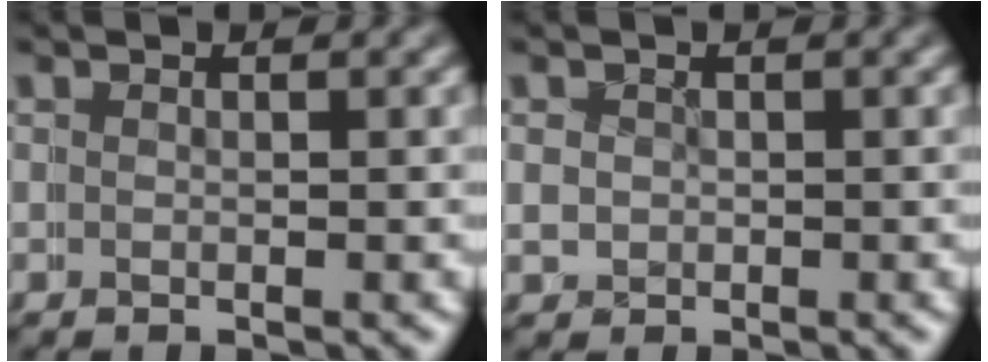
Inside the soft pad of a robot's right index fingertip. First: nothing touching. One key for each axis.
{"total": 1.2, "fx": 0.7, "fy": 0.7, "fz": -0.7, "tx": -0.002, "ty": -0.014, "tz": 0.016}